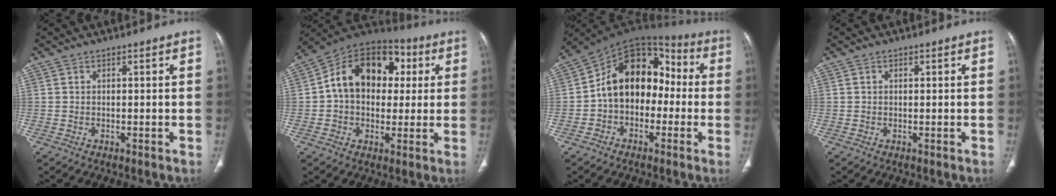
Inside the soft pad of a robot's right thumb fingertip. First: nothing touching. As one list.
[{"total": 17.6, "force": [2.7, 12.9, 11.6], "torque": [-0.150, 0.030, 0.032]}, {"total": 15.9, "force": [-1.3, 11.4, 11.0], "torque": [-0.133, 0.060, -0.038]}, {"total": 0.0}]